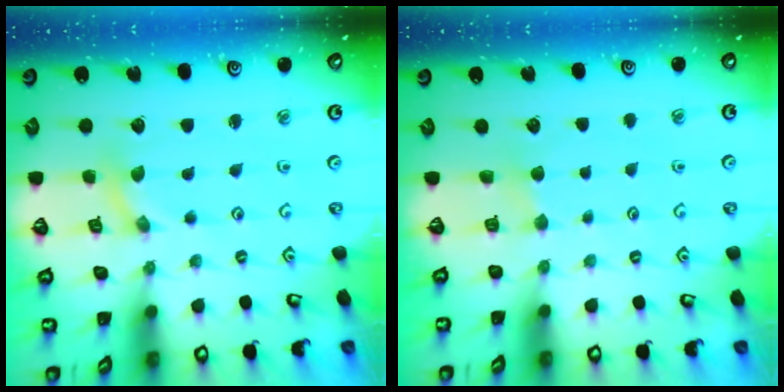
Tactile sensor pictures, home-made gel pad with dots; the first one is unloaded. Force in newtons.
{"total": 2.5, "press": 2.5, "slide": 0.3}